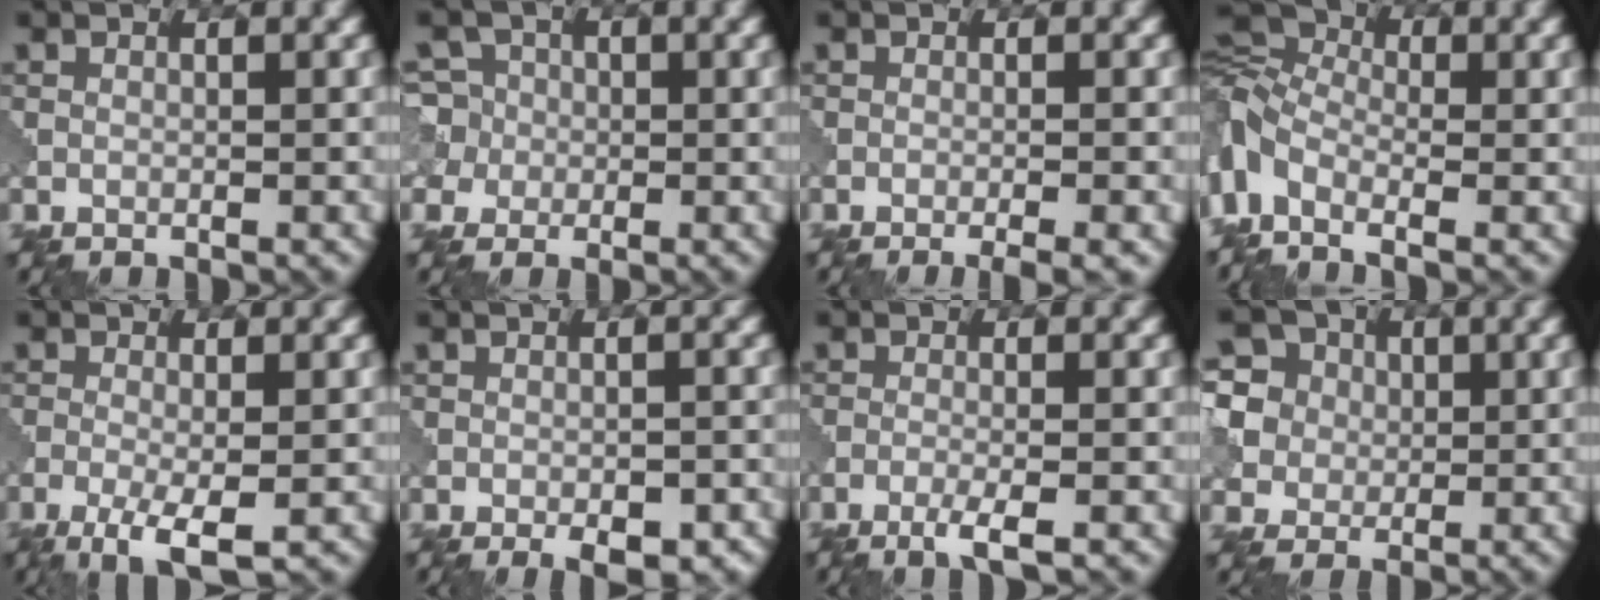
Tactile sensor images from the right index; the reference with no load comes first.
{"total": 3.5, "force": [-0.4, 3.5, -0.1], "torque": [0.000, 0.020, -0.027]}
{"total": 2.8, "force": [-1.4, 0.7, 2.3], "torque": [-0.011, 0.003, -0.026]}
{"total": 6.3, "force": [-2.3, 3.6, 4.6], "torque": [-0.141, -0.003, -0.062]}
{"total": 3.9, "force": [-2.3, 0.7, 3.1], "torque": [-0.063, -0.006, -0.040]}
{"total": 3.3, "force": [-2.5, 1.0, 1.9], "torque": [-0.024, -0.006, -0.017]}
{"total": 2.1, "force": [-1.7, 0.0, 1.3], "torque": [-0.024, -0.002, -0.037]}
{"total": 8.6, "force": [2.3, 7.9, 2.6], "torque": [-0.088, 0.034, 0.032]}